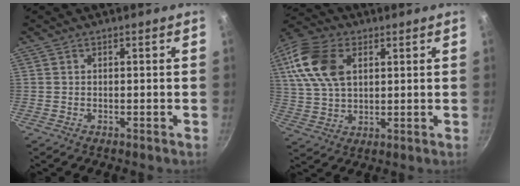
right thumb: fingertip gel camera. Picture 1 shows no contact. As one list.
[{"total": 14.7, "force": [4.5, 9.3, 10.4], "torque": [-0.194, 0.005, 0.083]}]